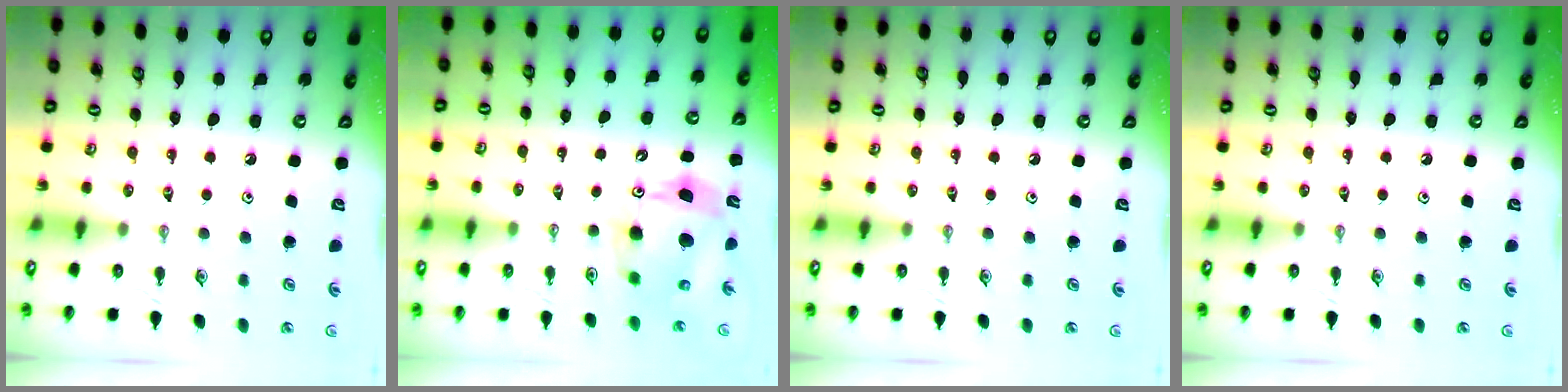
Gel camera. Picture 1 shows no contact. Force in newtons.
{"total": 12.6, "press": 12.5, "slide": 1.5}
{"total": 0.0}
{"total": 0.0}